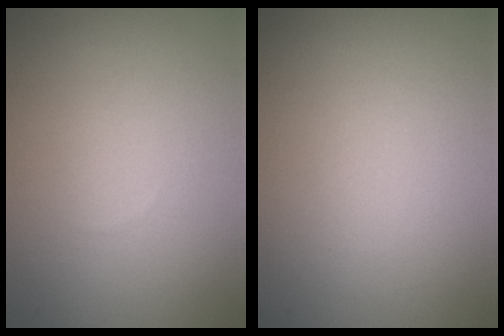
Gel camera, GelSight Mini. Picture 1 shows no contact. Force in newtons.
{"total": 0.0}